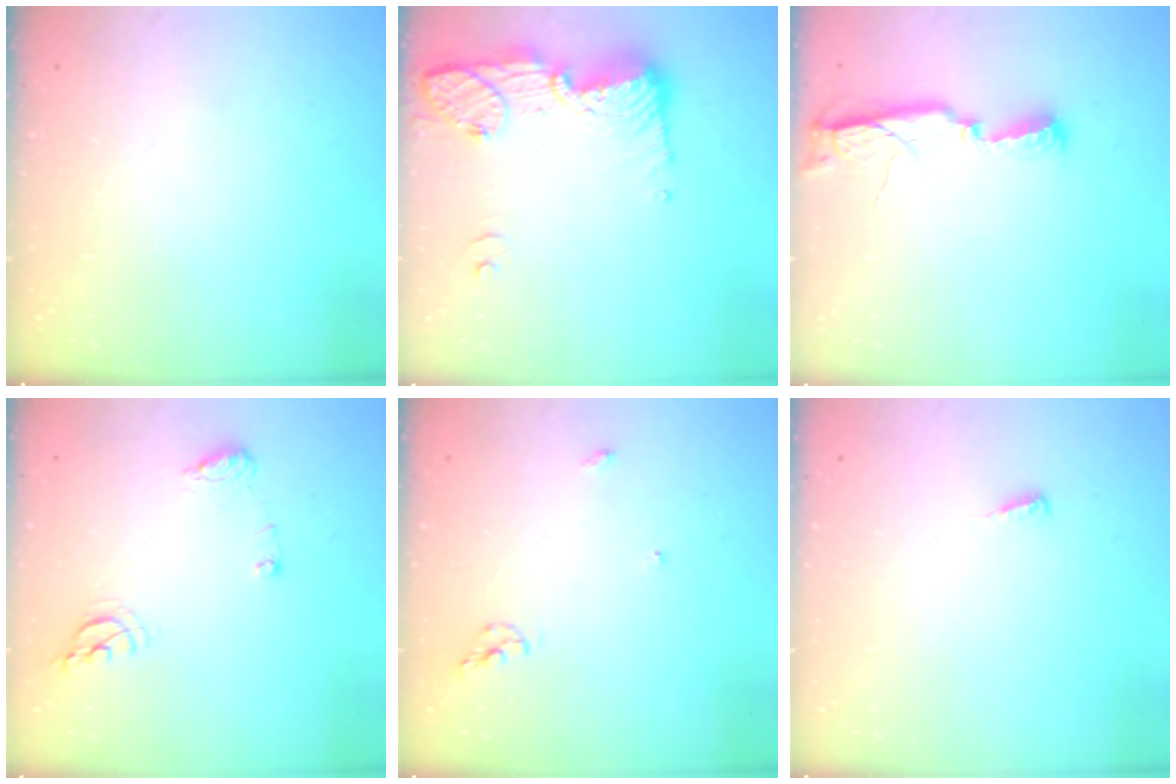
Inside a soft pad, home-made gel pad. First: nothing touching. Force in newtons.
{"total": 14.5, "press": 14.3, "slide": 2.9}
{"total": 9.0, "press": 7.8, "slide": 4.5}
{"total": 8.1, "press": 8.1, "slide": 0.4}
{"total": 5.6, "press": 5.6, "slide": 0.7}
{"total": 3.8, "press": 3.8, "slide": 0.4}